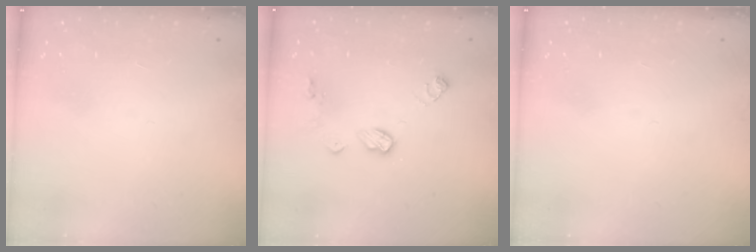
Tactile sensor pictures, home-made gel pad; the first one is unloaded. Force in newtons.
{"total": 8.2, "press": 8.2, "slide": 0.4}
{"total": 0.0}